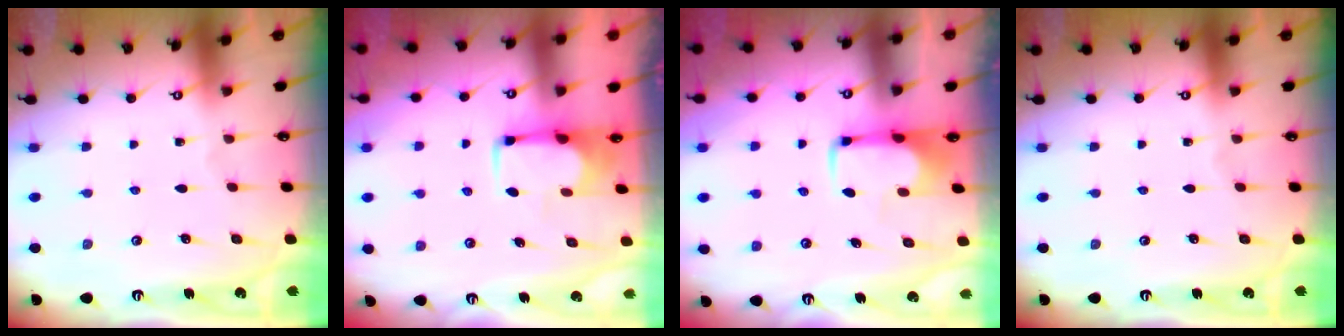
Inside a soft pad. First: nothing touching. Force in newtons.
{"total": 1.9, "press": 1.6, "slide": 1.0}
{"total": 2.1, "press": 2.0, "slide": 0.4}
{"total": 0.0}